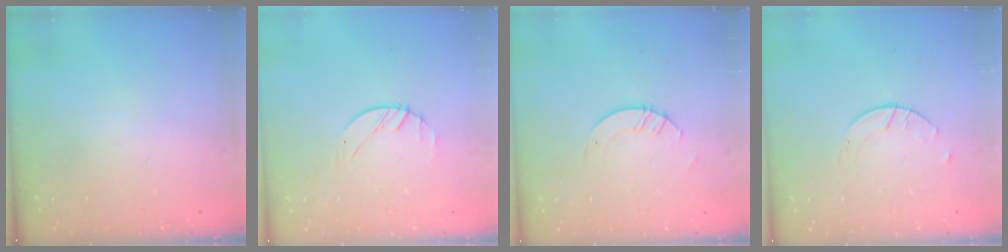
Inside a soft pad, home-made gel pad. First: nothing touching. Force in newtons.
{"total": 1.2, "press": 1.2, "slide": 0.2}
{"total": 2.9, "press": 2.9, "slide": 0.3}
{"total": 2.0, "press": 2.0, "slide": 0.3}